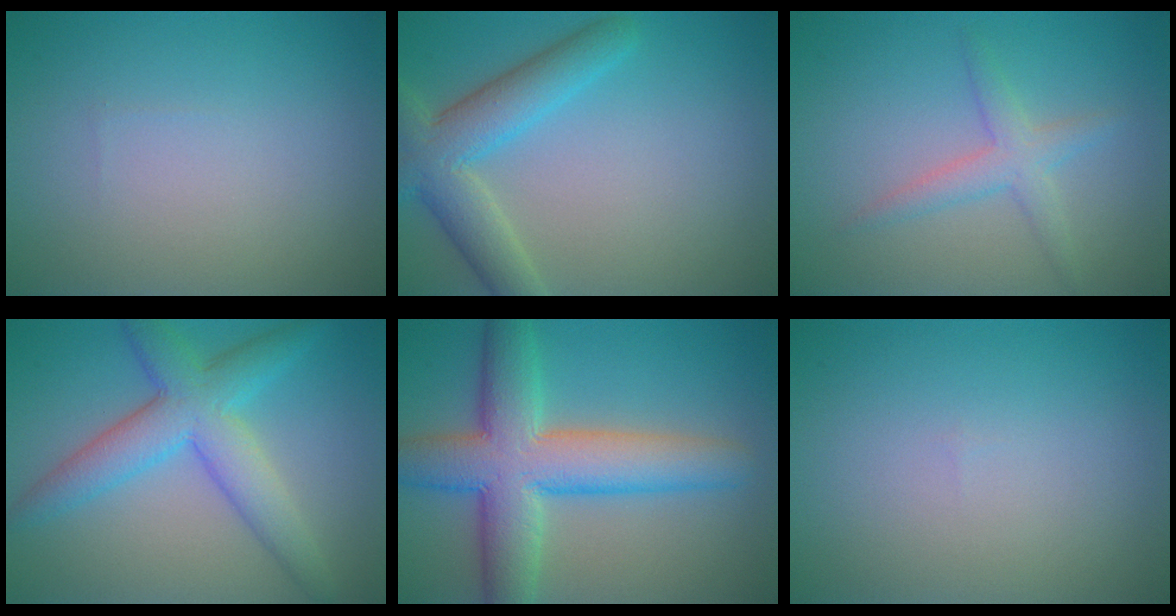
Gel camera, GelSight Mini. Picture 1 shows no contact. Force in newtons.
{"total": 5.6, "press": 5.6, "slide": 0.2}
{"total": 2.5, "press": 2.5, "slide": 0.0}
{"total": 6.1, "press": 6.1, "slide": 0.1}
{"total": 9.1, "press": 9.1, "slide": 0.3}
{"total": 0.0}